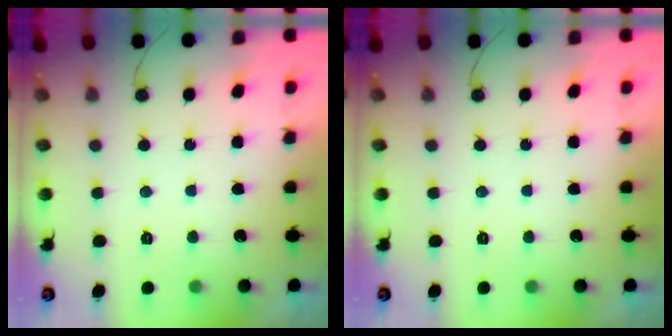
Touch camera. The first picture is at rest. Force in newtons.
{"total": 0.0}